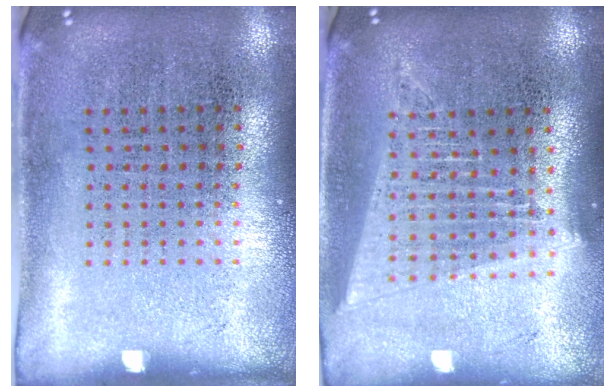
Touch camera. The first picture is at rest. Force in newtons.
{"total": 1.8, "press": 1.6, "slide": 0.8}